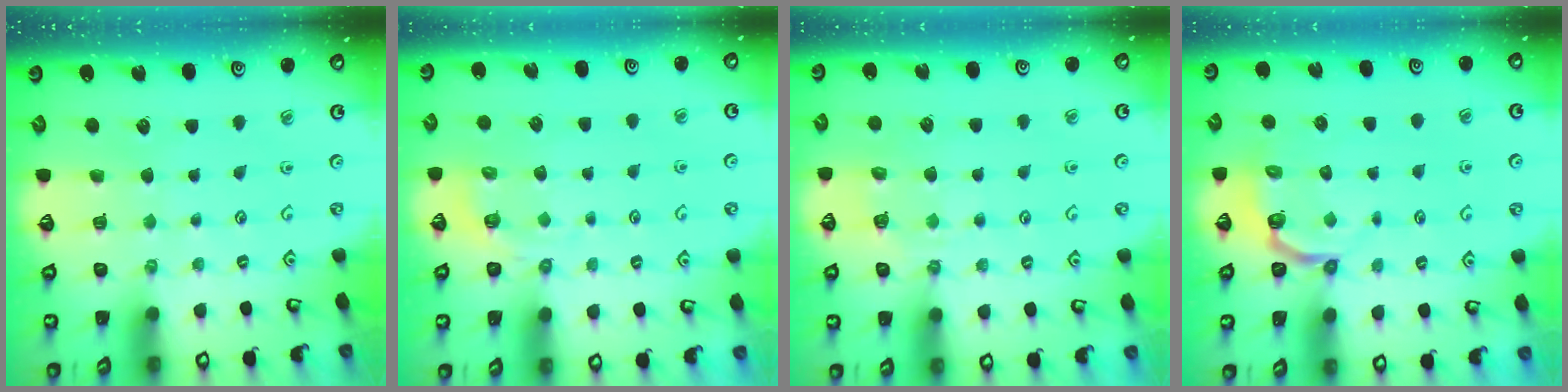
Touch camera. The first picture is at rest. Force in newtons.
{"total": 2.3, "press": 1.4, "slide": 1.8}
{"total": 5.9, "press": 5.8, "slide": 0.7}
{"total": 4.7, "press": 4.2, "slide": 2.3}